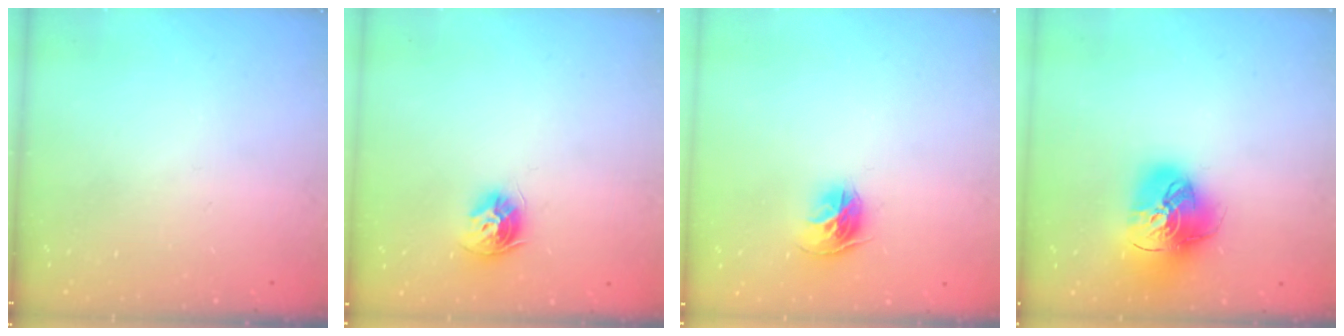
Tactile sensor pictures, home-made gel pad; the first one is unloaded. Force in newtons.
{"total": 9.3, "press": 9.3, "slide": 1.0}
{"total": 9.9, "press": 9.8, "slide": 1.0}
{"total": 17.6, "press": 17.5, "slide": 1.7}